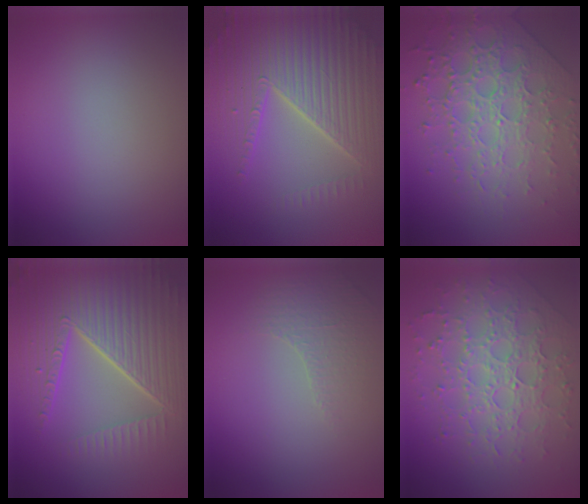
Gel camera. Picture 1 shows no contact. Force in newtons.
{"total": 7.0, "press": 6.8, "slide": 1.5}
{"total": 7.6, "press": 5.5, "slide": 5.3}
{"total": 8.6, "press": 6.0, "slide": 6.2}
{"total": 1.3, "press": 0.9, "slide": 0.9}
{"total": 7.2, "press": 5.1, "slide": 5.1}